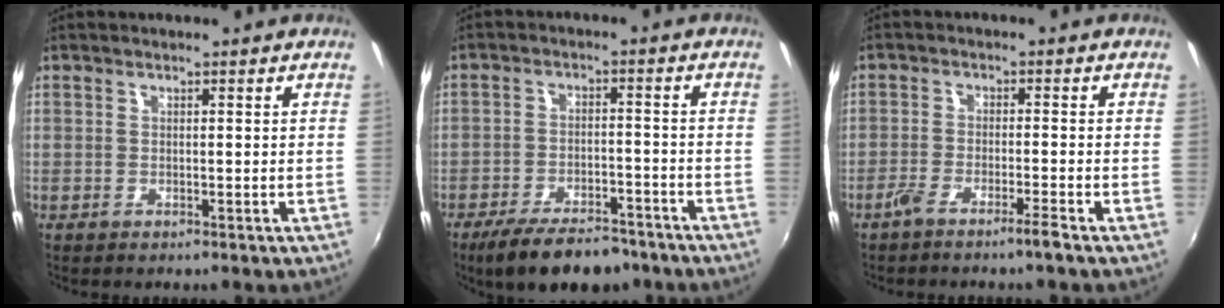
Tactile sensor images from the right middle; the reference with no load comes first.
{"total": 12.2, "force": [-9.5, 4.4, 6.2], "torque": [-0.133, -0.012, -0.147]}
{"total": 3.7, "force": [-2.9, -0.4, 2.2], "torque": [-0.061, -0.002, -0.059]}